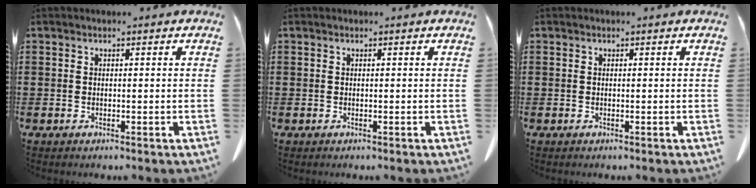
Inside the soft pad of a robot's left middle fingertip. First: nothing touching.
{"total": 0.0}
{"total": 0.0}